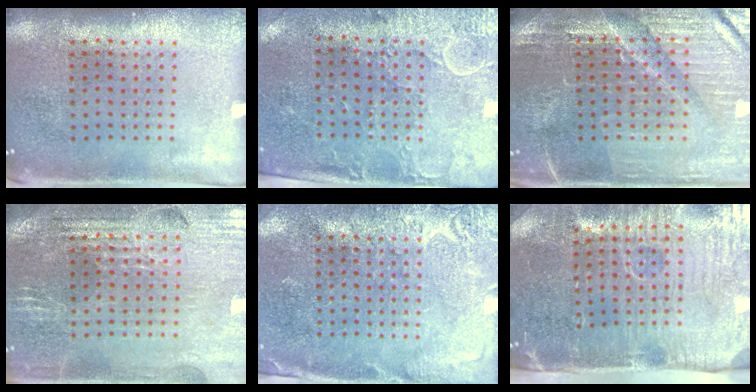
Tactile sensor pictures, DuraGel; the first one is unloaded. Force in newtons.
{"total": 3.0, "press": 2.5, "slide": 1.6}
{"total": 3.4, "press": 3.3, "slide": 0.4}
{"total": 2.9, "press": 2.9, "slide": 0.5}
{"total": 2.7, "press": 2.7, "slide": 0.4}
{"total": 5.1, "press": 4.4, "slide": 2.7}